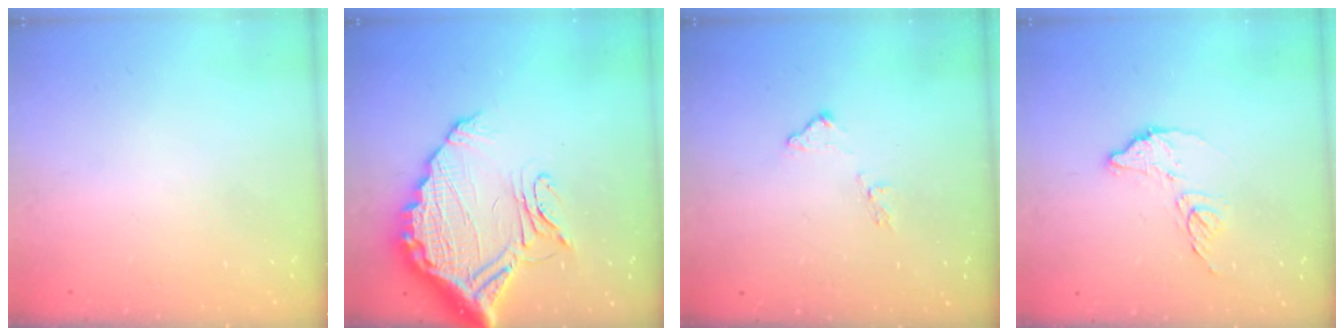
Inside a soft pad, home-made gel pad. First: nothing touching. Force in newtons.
{"total": 17.9, "press": 17.8, "slide": 1.5}
{"total": 9.3, "press": 9.3, "slide": 0.5}
{"total": 8.8, "press": 8.8, "slide": 0.3}